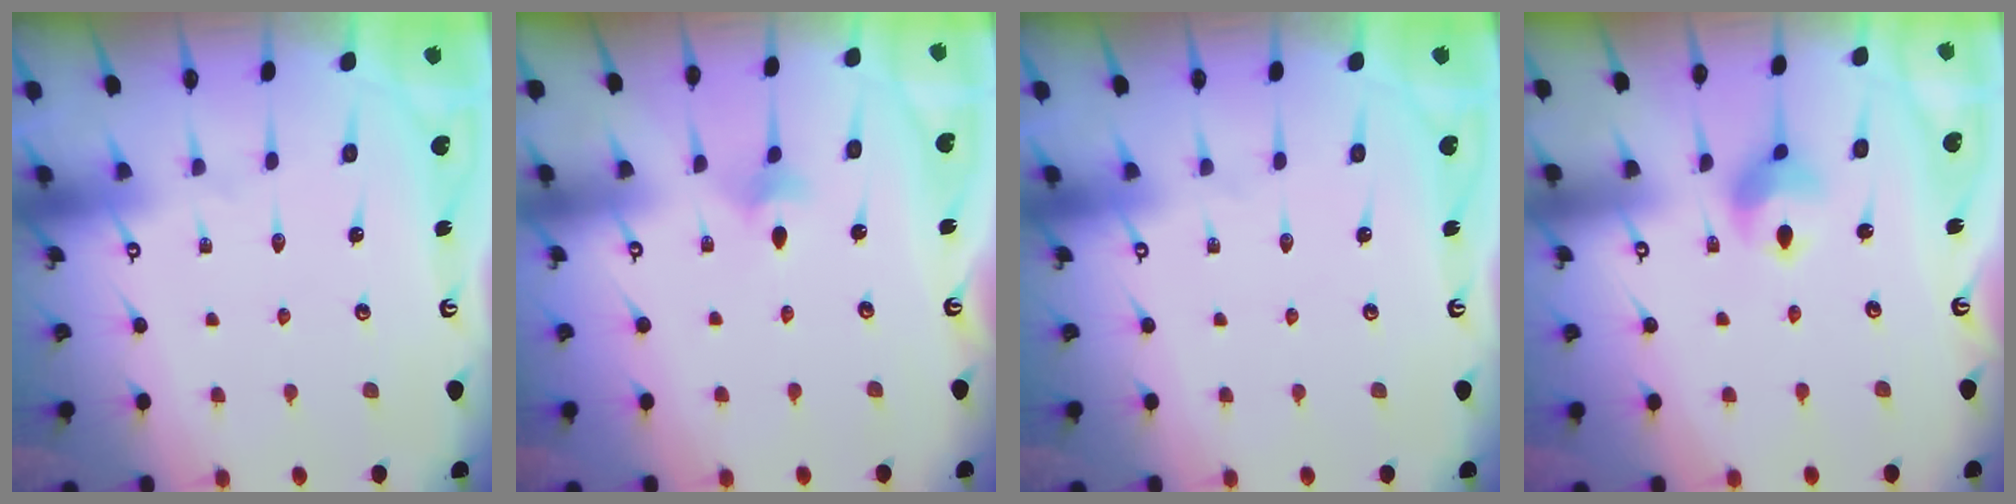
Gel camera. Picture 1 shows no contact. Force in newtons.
{"total": 4.3, "press": 4.2, "slide": 0.9}
{"total": 0.0}
{"total": 7.5, "press": 7.4, "slide": 0.5}